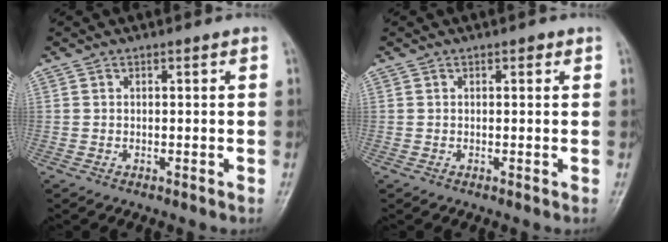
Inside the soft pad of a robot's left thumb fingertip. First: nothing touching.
{"total": 0.8, "force": [0.4, 0.5, 0.5], "torque": [-0.001, -0.001, 0.003]}